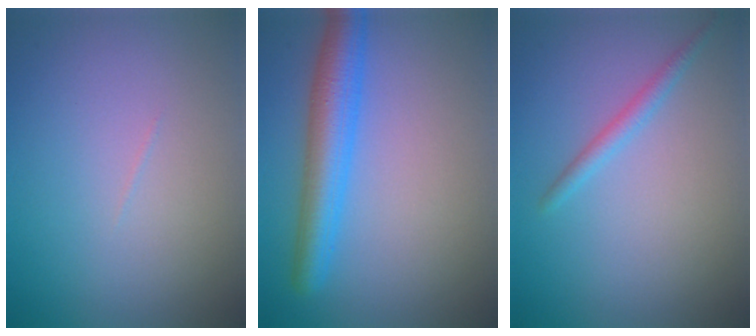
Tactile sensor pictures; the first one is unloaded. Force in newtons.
{"total": 4.8, "press": 4.8, "slide": 0.1}
{"total": 1.4, "press": 1.4, "slide": 0.0}